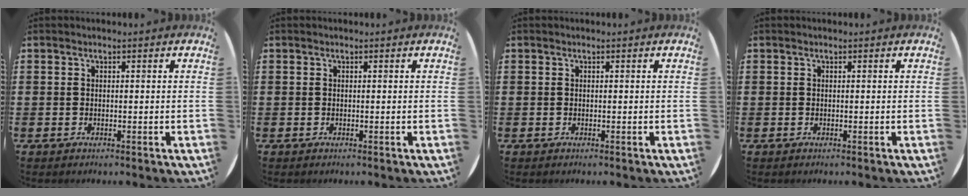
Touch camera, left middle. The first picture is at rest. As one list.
[{"total": 0.0}, {"total": 0.0}, {"total": 0.0}]